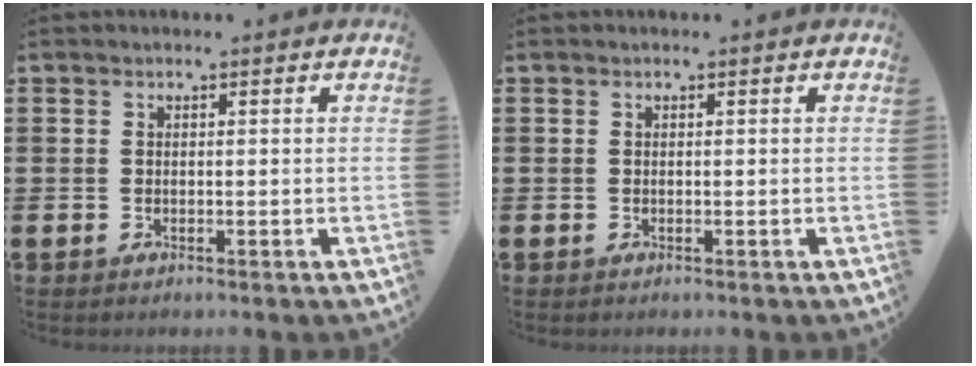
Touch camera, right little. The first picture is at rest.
{"total": 0.0}